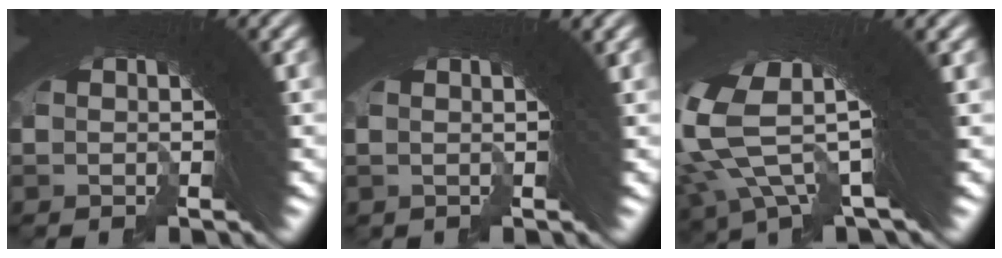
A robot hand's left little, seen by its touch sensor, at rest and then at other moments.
{"total": 1.4, "force": [1.1, -0.6, 0.6], "torque": [-0.007, 0.008, 0.017]}
{"total": 9.4, "force": [2.6, 4.5, 7.8], "torque": [-0.174, 0.005, 0.042]}